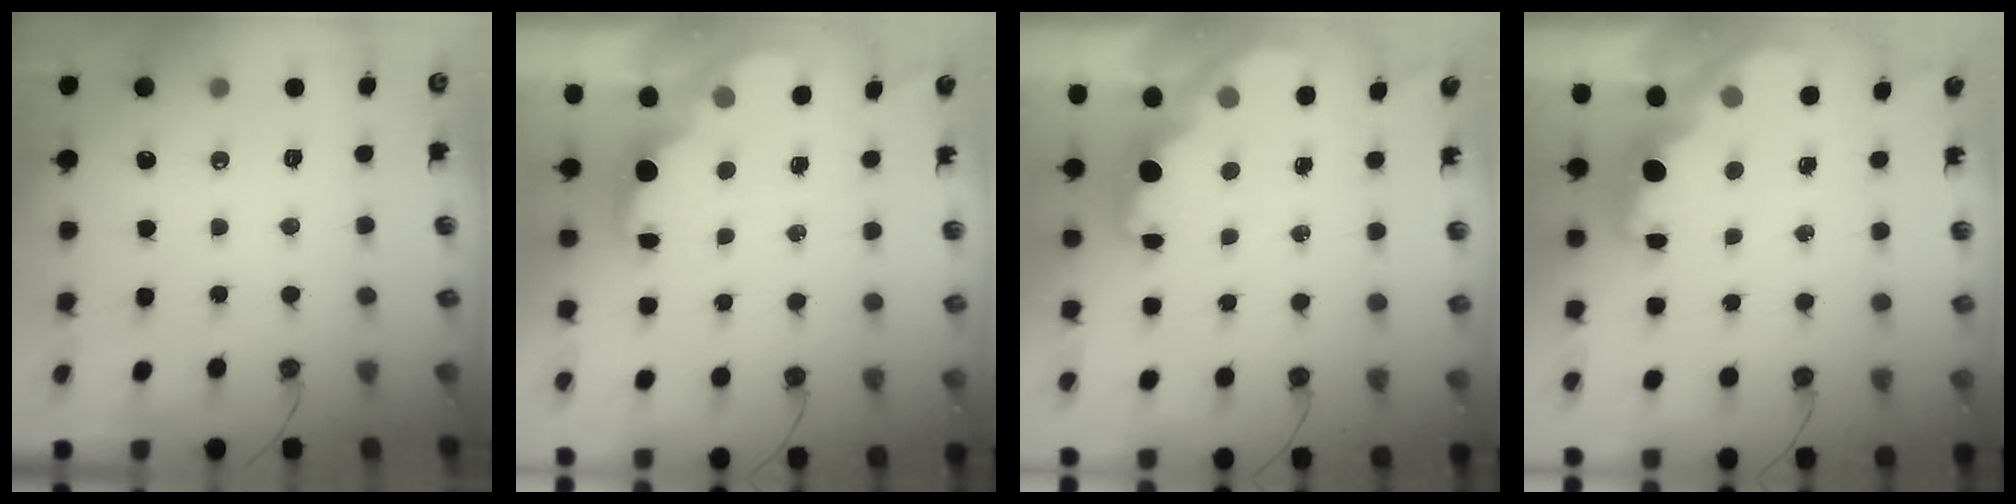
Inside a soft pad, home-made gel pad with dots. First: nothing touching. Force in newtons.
{"total": 1.9, "press": 1.7, "slide": 0.8}
{"total": 2.2, "press": 2.0, "slide": 0.8}
{"total": 2.1, "press": 2.0, "slide": 0.6}